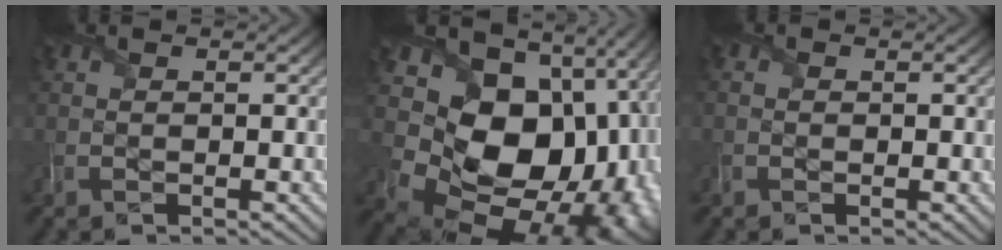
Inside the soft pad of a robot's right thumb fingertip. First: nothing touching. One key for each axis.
{"total": 18.4, "fx": 1.0, "fy": 14.4, "fz": 11.5, "tx": -0.192, "ty": -0.039, "tz": 0.063}
{"total": 0.8, "fx": -0.5, "fy": 0.6, "fz": 0.0, "tx": 0.006, "ty": -0.004, "tz": -0.008}